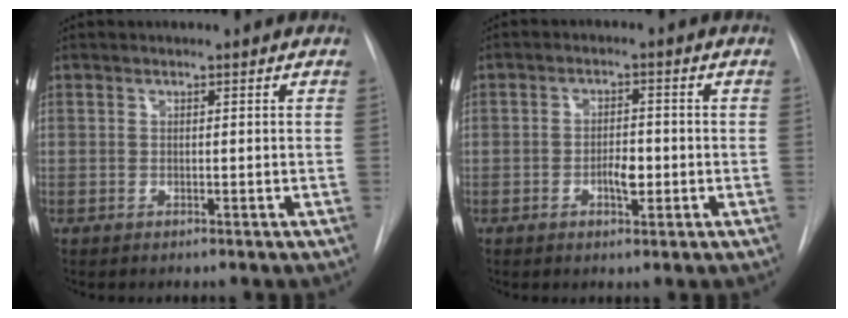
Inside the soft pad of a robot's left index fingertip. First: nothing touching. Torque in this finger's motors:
{"motor_torque": [0.14, 0.04, 0.08, 0.05]}